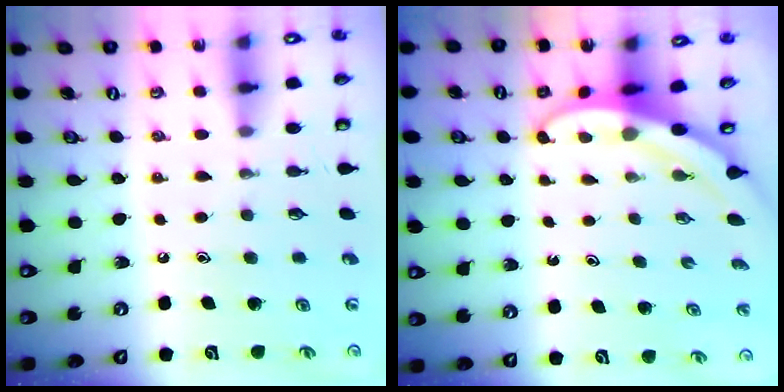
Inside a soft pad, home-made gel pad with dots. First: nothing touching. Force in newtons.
{"total": 3.5, "press": 3.5, "slide": 0.1}